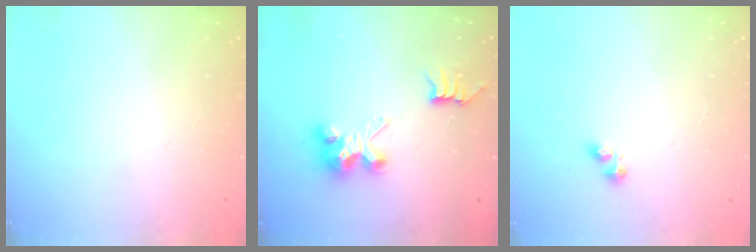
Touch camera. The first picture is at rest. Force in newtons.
{"total": 7.4, "press": 7.4, "slide": 0.2}
{"total": 2.6, "press": 2.6, "slide": 0.2}